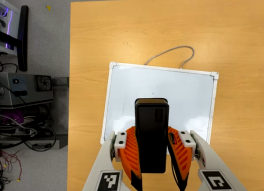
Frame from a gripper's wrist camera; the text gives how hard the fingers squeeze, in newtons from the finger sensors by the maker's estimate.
{"total": 7.7, "left": 6.1, "right": 9.2}